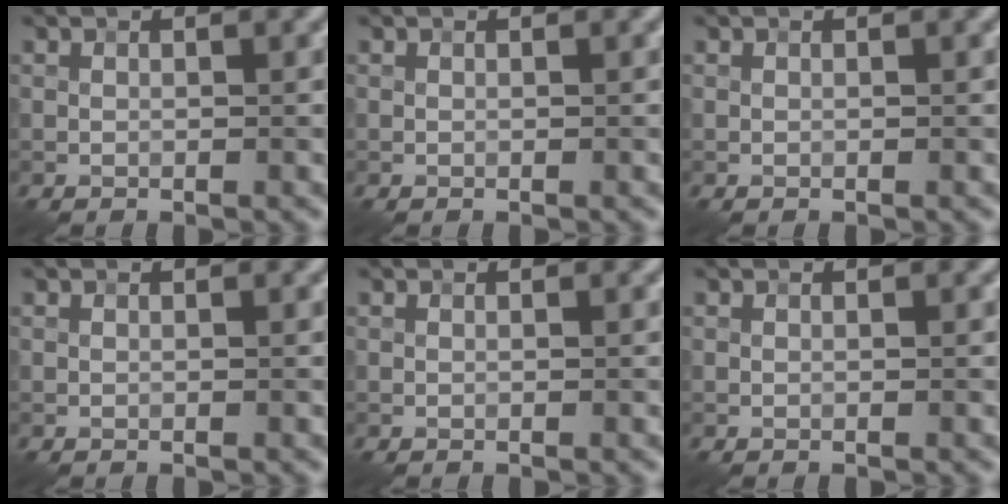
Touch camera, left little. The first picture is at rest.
{"total": 0.0}
{"total": 0.0}
{"total": 0.0}
{"total": 0.0}
{"total": 0.0}